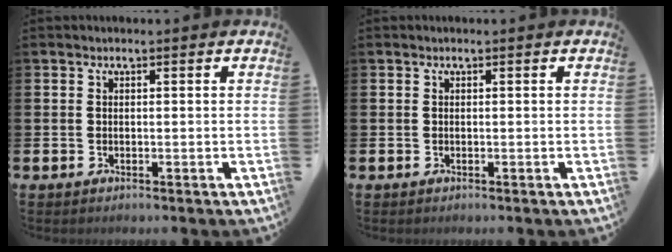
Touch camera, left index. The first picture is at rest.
{"total": 0.0}